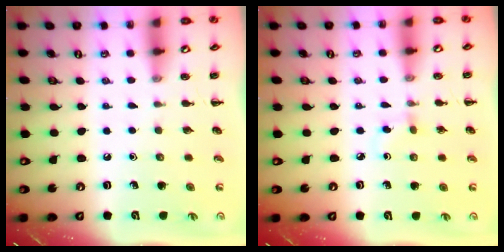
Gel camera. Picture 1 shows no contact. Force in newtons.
{"total": 2.7, "press": 2.4, "slide": 1.1}